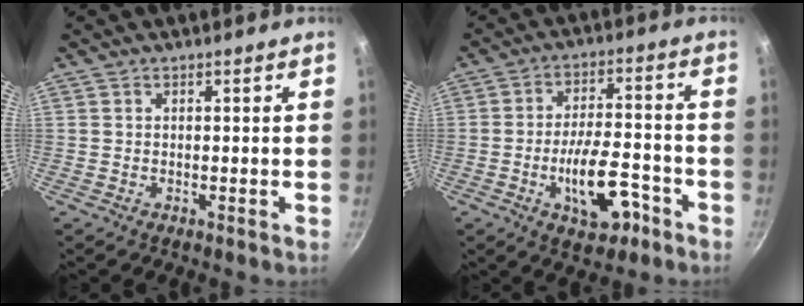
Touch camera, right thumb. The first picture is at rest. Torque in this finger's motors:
{"motor_torque": [1.37, 1.36, 1.18, -0.50, 0.30]}